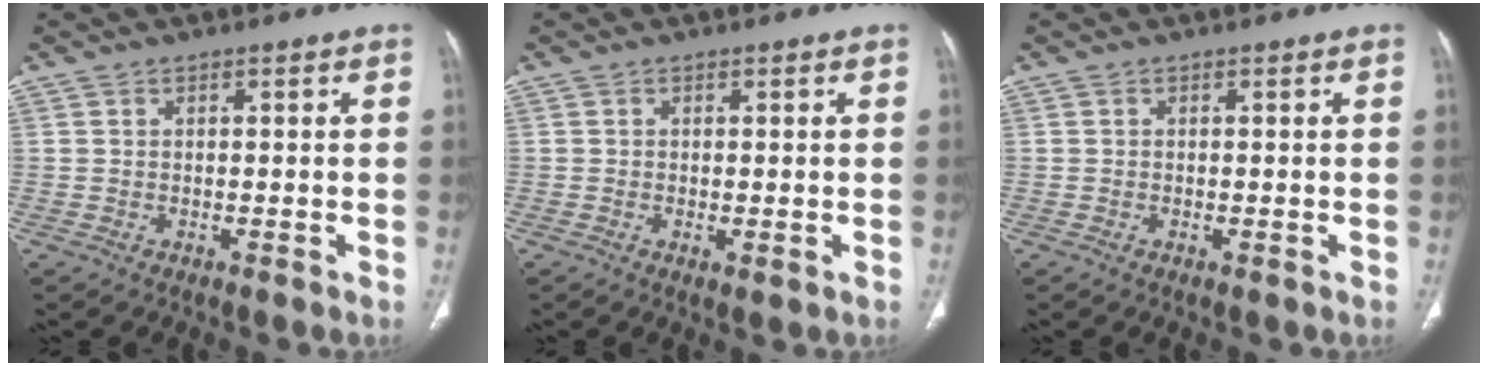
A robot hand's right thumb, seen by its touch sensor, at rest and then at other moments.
{"total": 1.4, "force": [-0.3, 0.5, 1.3], "torque": [-0.027, -0.006, -0.003]}
{"total": 0.5, "force": [-0.2, 0.3, 0.4], "torque": [-0.009, -0.002, -0.004]}